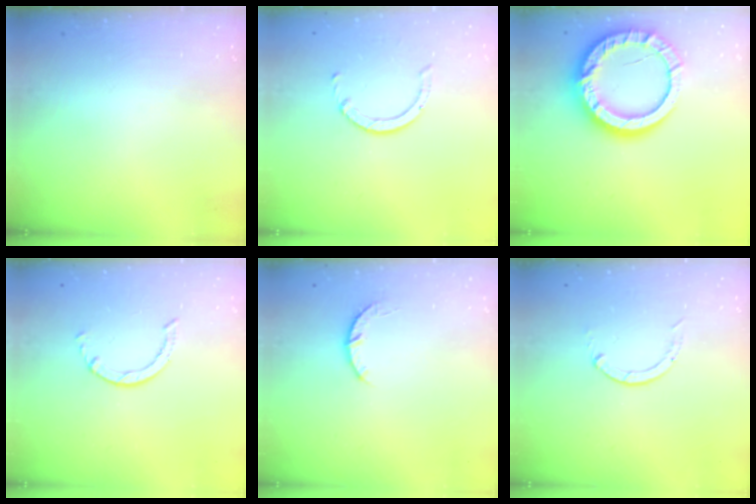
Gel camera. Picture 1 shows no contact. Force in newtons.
{"total": 2.3, "press": 2.3, "slide": 0.3}
{"total": 18.3, "press": 18.2, "slide": 1.7}
{"total": 0.6, "press": 0.6, "slide": 0.1}
{"total": 4.0, "press": 4.0, "slide": 0.5}
{"total": 0.0}